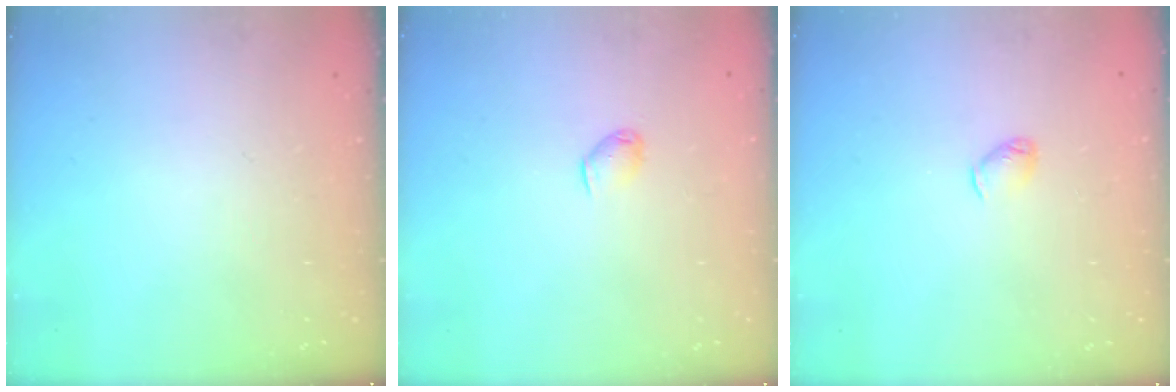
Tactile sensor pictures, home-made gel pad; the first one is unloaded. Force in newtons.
{"total": 3.4, "press": 3.3, "slide": 0.7}
{"total": 2.9, "press": 2.9, "slide": 0.5}